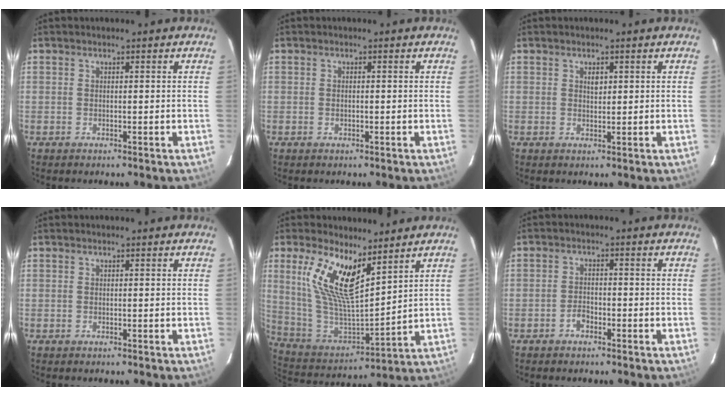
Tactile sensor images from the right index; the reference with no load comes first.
{"total": 0.5, "force": [-0.1, 0.4, 0.4], "torque": [-0.007, 0.000, -0.001]}
{"total": 1.5, "force": [0.6, 1.0, 1.0], "torque": [-0.013, 0.003, 0.011]}
{"total": 0.0}
{"total": 17.1, "force": [9.8, 8.2, 11.3], "torque": [-0.234, 0.001, 0.200]}
{"total": 2.3, "force": [-1.6, 1.3, 1.0], "torque": [-0.021, 0.004, -0.028]}